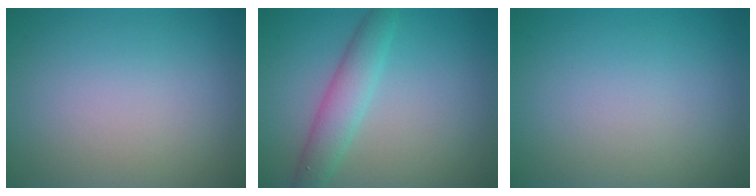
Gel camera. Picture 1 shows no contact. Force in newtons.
{"total": 3.4, "press": 3.4, "slide": 0.1}
{"total": 0.0}